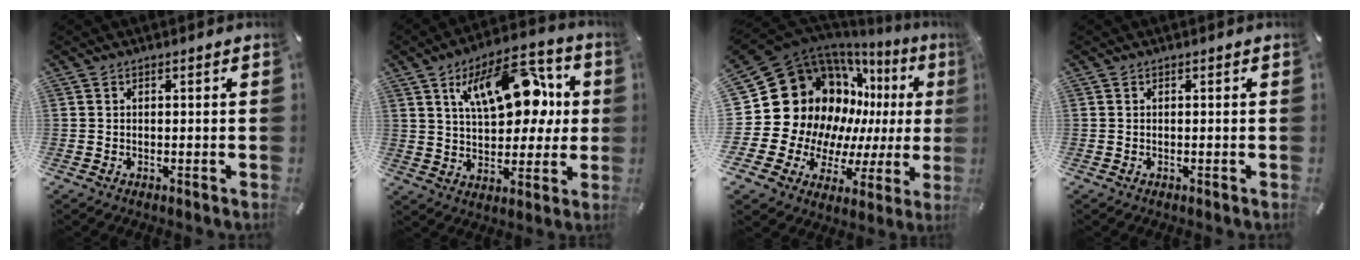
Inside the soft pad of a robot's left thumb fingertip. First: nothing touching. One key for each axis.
{"total": 18.2, "fx": 6.6, "fy": 10.7, "fz": 13.1, "tx": -0.207, "ty": -0.010, "tz": 0.113}
{"total": 24.2, "fx": 5.2, "fy": 19.3, "fz": 13.6, "tx": -0.228, "ty": -0.080, "tz": 0.145}
{"total": 0.0}